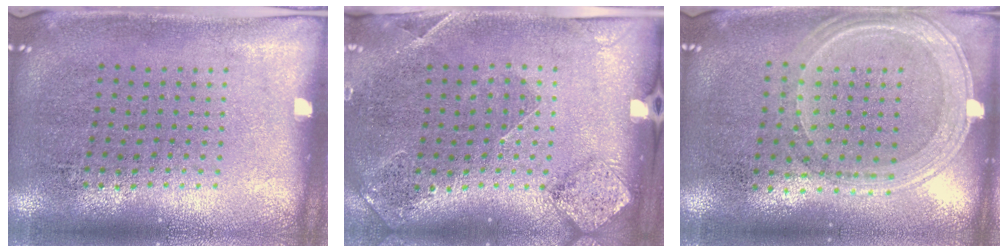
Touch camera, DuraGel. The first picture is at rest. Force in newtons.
{"total": 1.5, "press": 1.4, "slide": 0.6}
{"total": 1.2, "press": 1.1, "slide": 0.4}